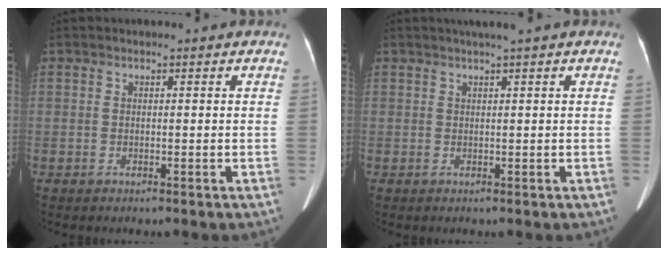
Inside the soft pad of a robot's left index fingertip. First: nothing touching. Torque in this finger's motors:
{"motor_torque": [0.13, -0.12, 0.05, 0.02]}